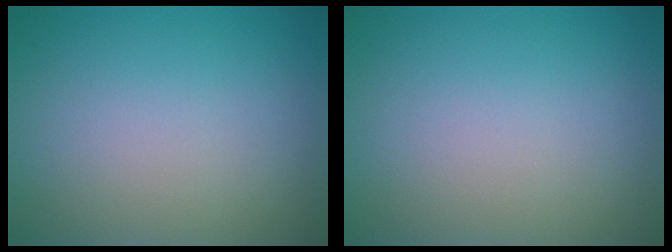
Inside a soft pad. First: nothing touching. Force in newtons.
{"total": 0.0}